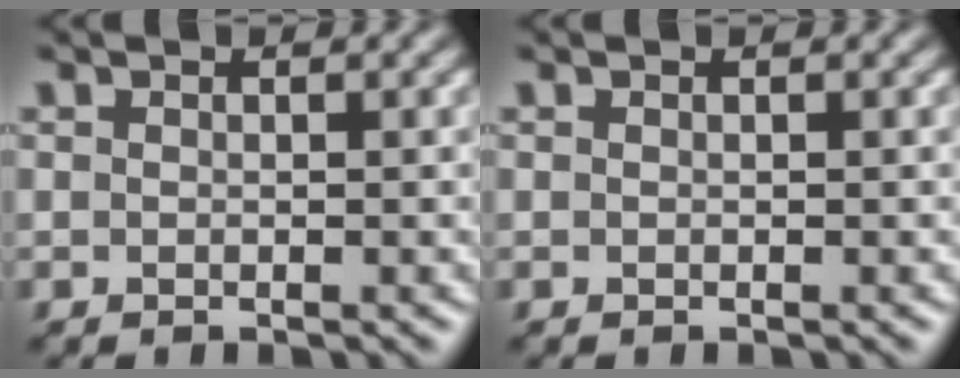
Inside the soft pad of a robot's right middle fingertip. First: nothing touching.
{"total": 0.0}